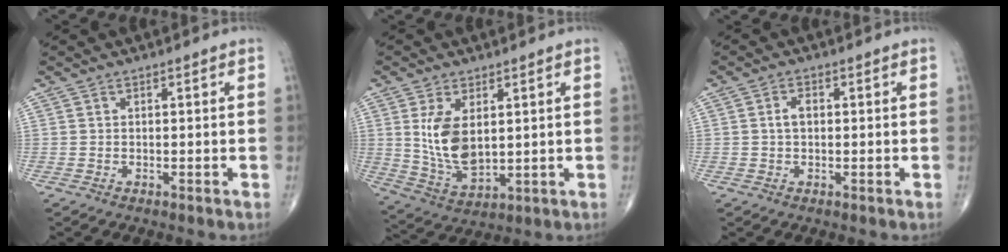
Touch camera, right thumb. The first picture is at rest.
{"total": 9.8, "force": [2.1, 5.3, 8.0], "torque": [-0.143, -0.021, 0.057]}
{"total": 2.3, "force": [0.1, 1.4, 1.8], "torque": [-0.033, 0.007, 0.000]}